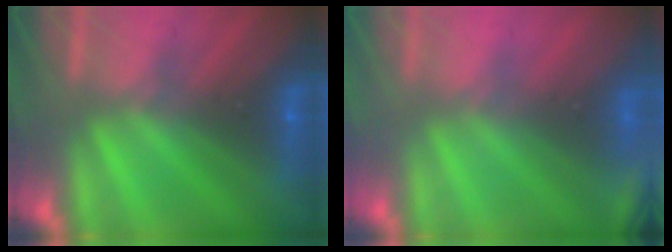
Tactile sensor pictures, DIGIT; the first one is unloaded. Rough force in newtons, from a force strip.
{"total": 2.3}